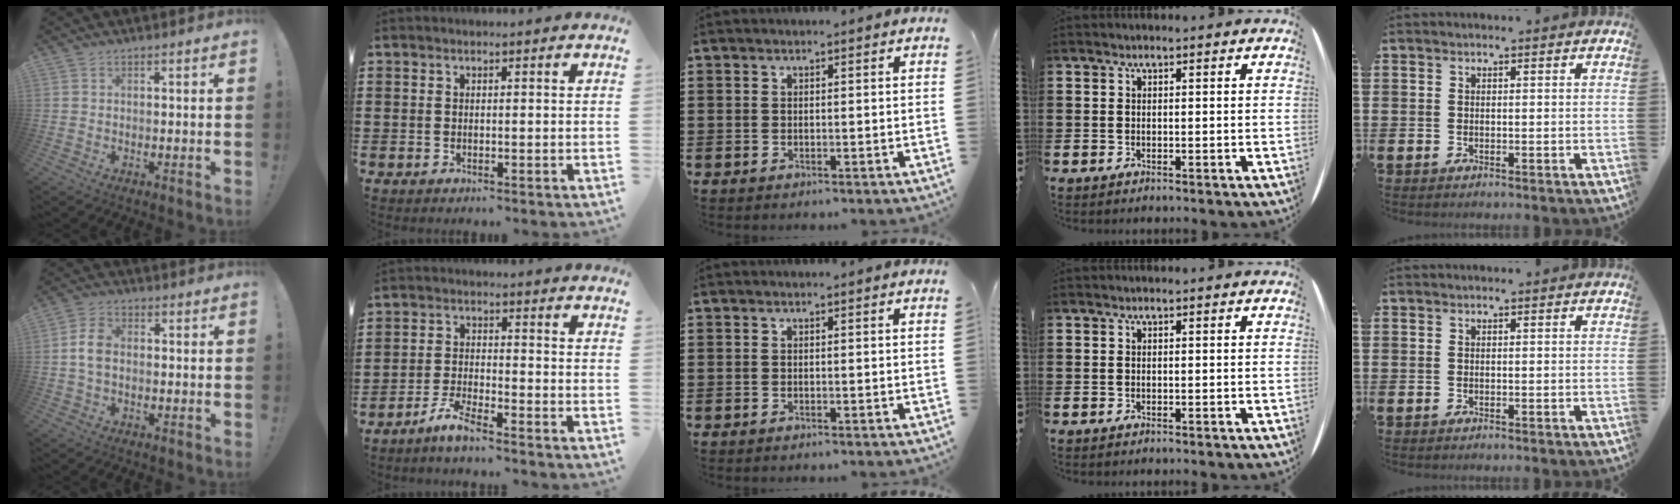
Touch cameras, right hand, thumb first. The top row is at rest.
{"thumb": {"total": 6.0, "force": [-0.3, 3.9, 4.6], "torque": [-0.085, 0.010, -0.005]}, "index": {"total": 3.9, "force": [-3.5, 0.0, 1.7], "torque": [-0.053, -0.005, -0.072]}}